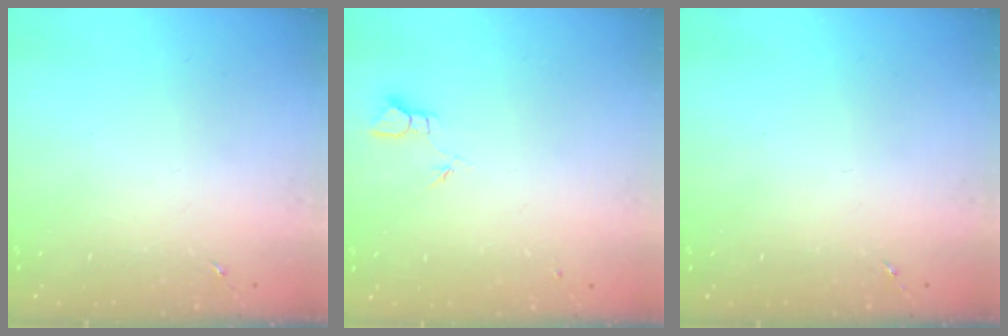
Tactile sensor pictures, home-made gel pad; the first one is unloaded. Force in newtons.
{"total": 2.0, "press": 2.0, "slide": 0.1}
{"total": 0.0}